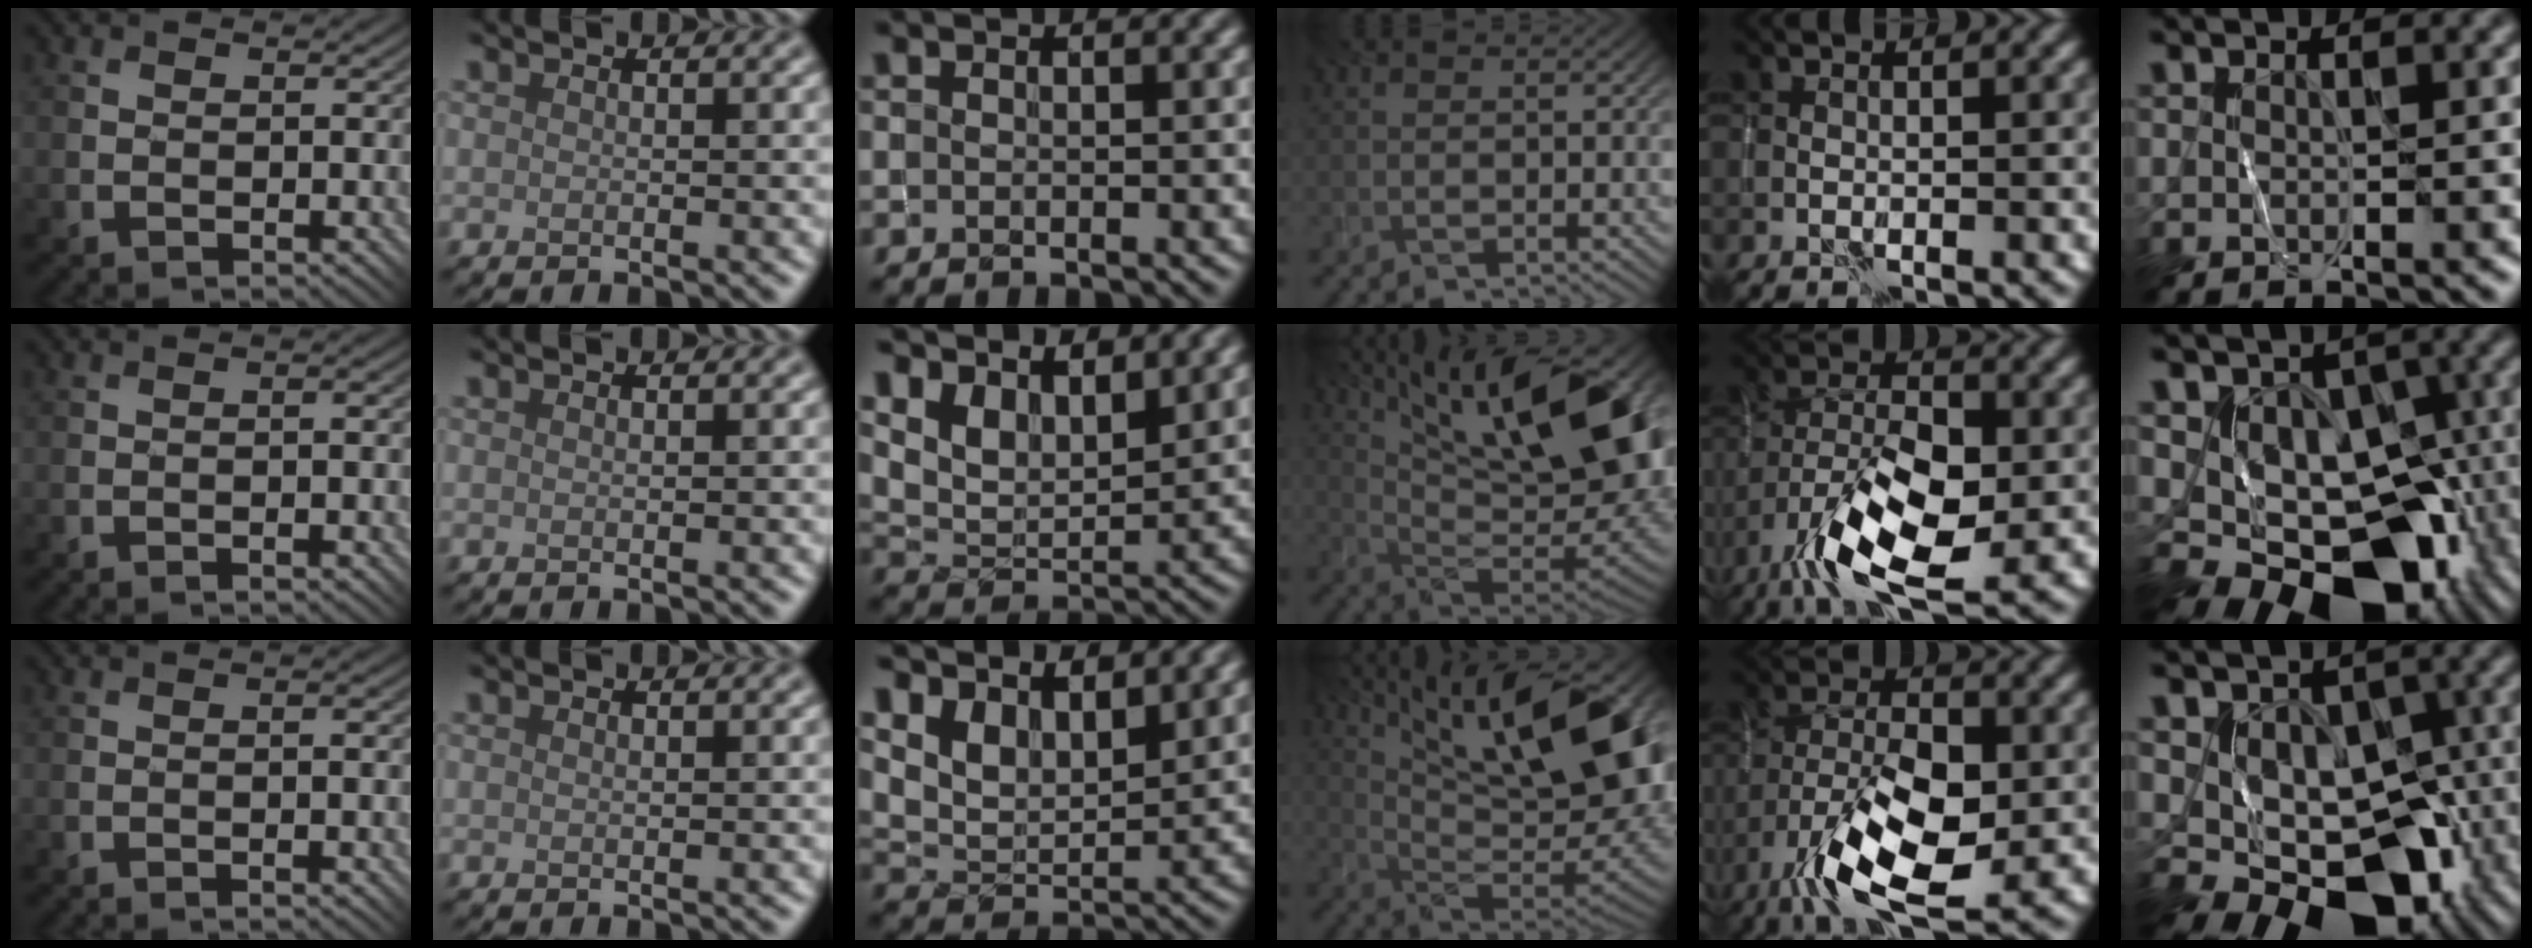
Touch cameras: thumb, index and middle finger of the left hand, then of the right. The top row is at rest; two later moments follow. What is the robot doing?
{"motion": "wrap", "object": "yarn"}